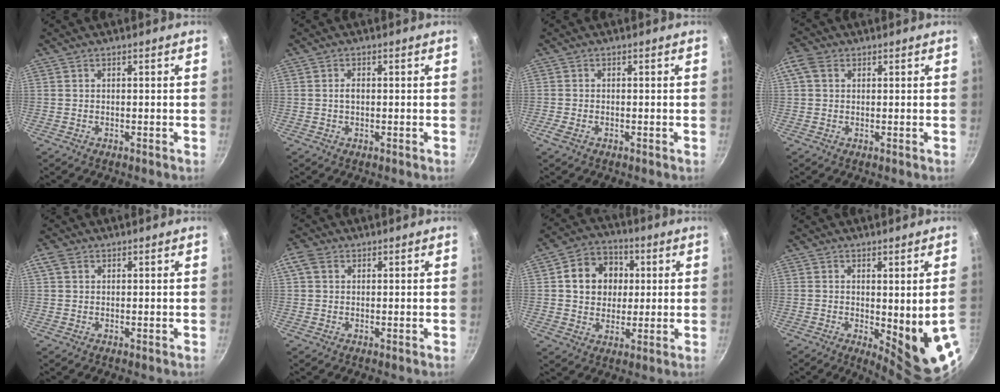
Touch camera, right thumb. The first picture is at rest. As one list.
[{"total": 1.5, "force": [0.1, 0.9, 1.2], "torque": [-0.019, 0.006, 0.001]}, {"total": 1.7, "force": [-0.8, 1.0, 1.2], "torque": [-0.031, 0.001, -0.017]}, {"total": 4.0, "force": [1.3, 3.0, 2.4], "torque": [-0.047, 0.010, 0.018]}, {"total": 2.6, "force": [1.1, 1.8, 1.5], "torque": [-0.029, 0.004, 0.020]}, {"total": 3.6, "force": [1.2, 2.7, 2.1], "torque": [-0.041, 0.008, 0.019]}, {"total": 11.8, "force": [2.3, 10.0, 5.8], "torque": [-0.063, 0.010, 0.031]}, {"total": 10.3, "force": [-0.9, 2.6, 10.0], "torque": [-0.111, -0.022, -0.001]}]